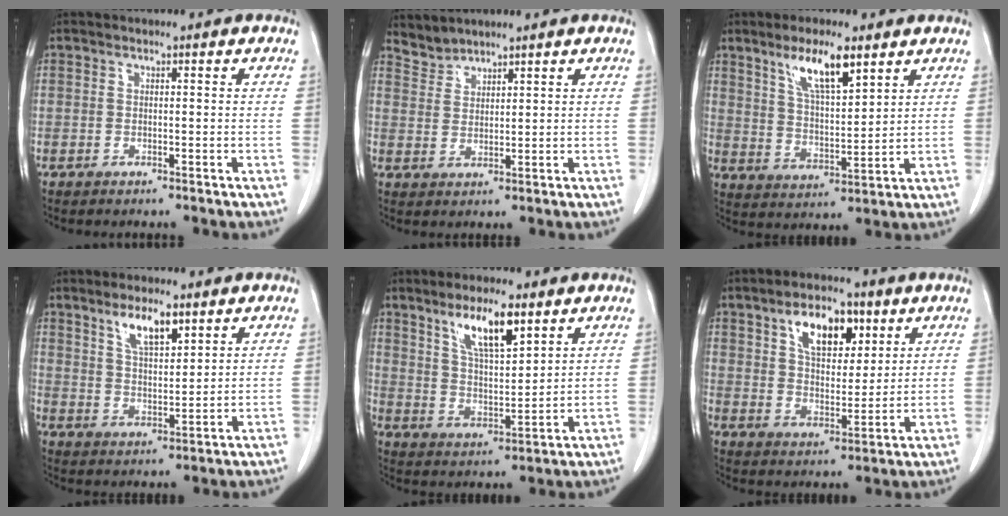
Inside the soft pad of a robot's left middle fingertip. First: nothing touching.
{"total": 2.8, "force": [2.7, 0.4, -0.6], "torque": [0.010, 0.007, 0.061]}
{"total": 9.0, "force": [5.6, 2.0, 6.8], "torque": [-0.129, 0.001, 0.107]}
{"total": 6.6, "force": [4.1, 1.9, 4.8], "torque": [-0.091, 0.002, 0.076]}
{"total": 9.5, "force": [5.7, 2.2, 7.2], "torque": [-0.135, 0.001, 0.109]}
{"total": 9.8, "force": [4.9, 4.9, 6.9], "torque": [-0.114, 0.014, 0.088]}